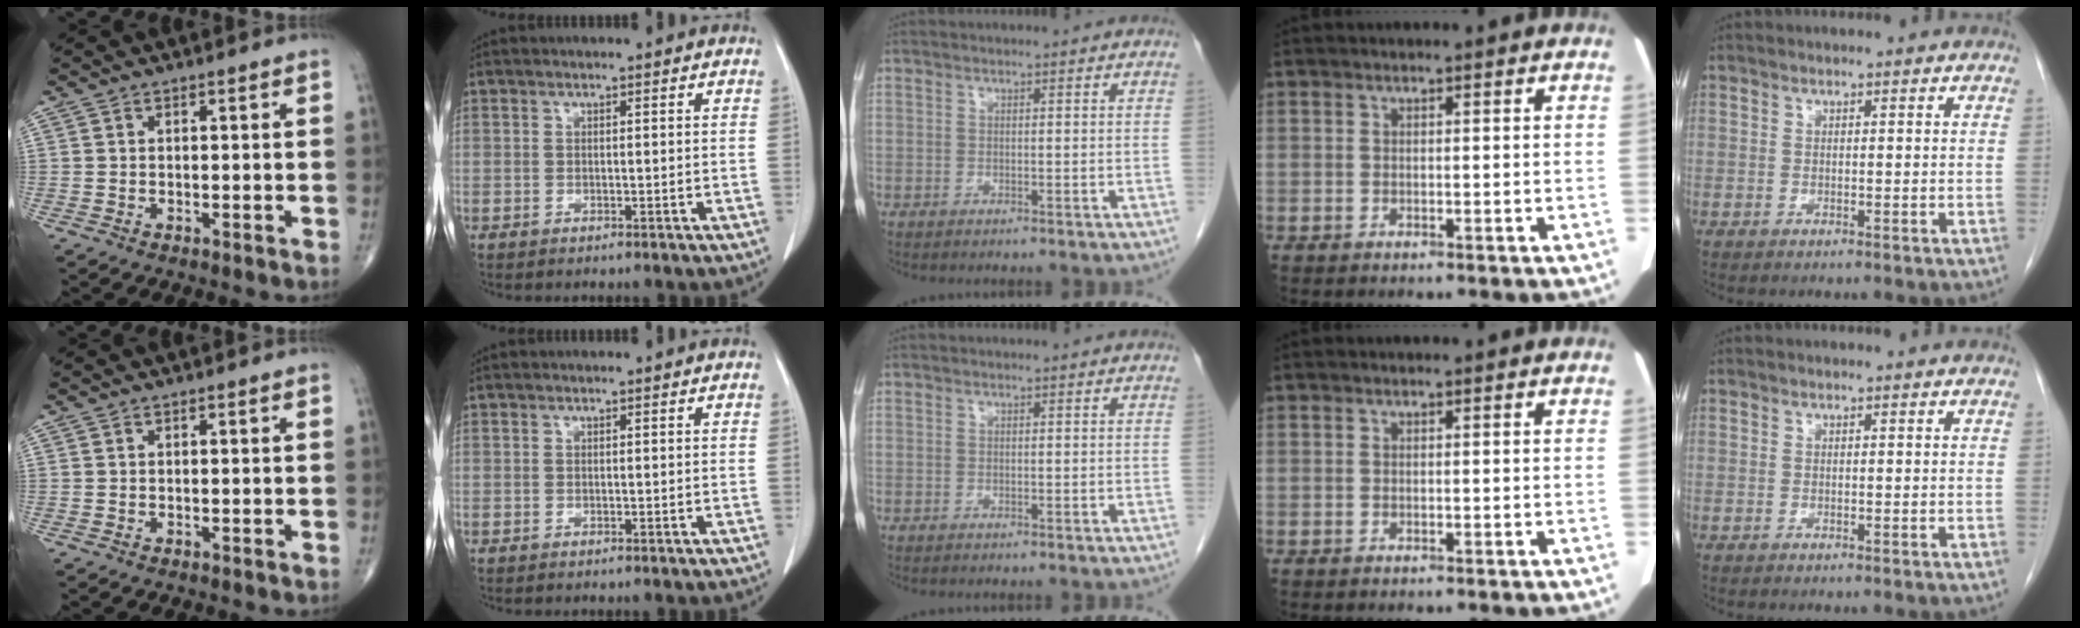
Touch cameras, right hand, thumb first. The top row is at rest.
{}